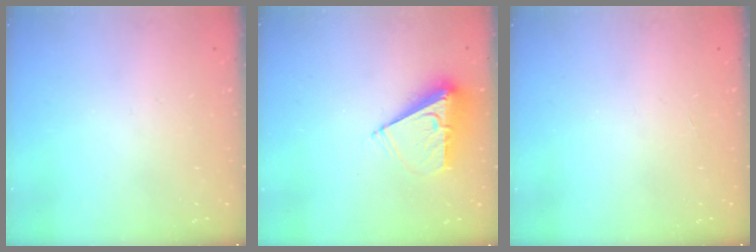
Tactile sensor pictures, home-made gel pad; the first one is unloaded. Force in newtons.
{"total": 7.5, "press": 7.5, "slide": 0.5}
{"total": 0.0}